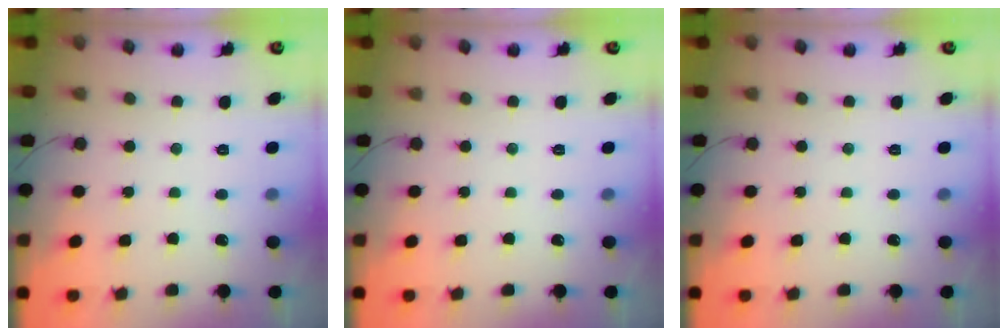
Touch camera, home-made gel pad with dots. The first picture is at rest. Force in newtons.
{"total": 0.0}
{"total": 0.0}